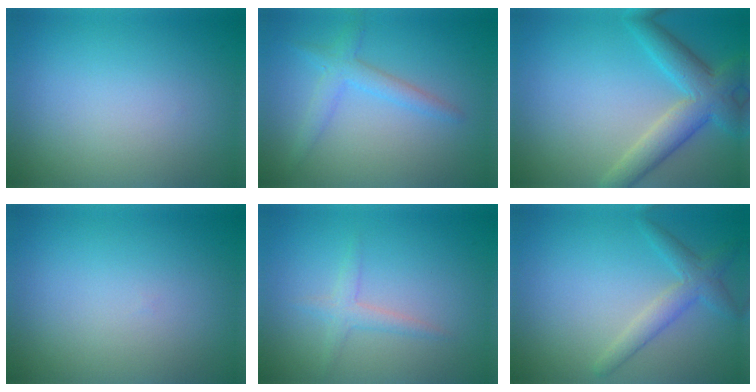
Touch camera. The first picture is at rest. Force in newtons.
{"total": 2.6, "press": 2.6, "slide": 0.1}
{"total": 5.4, "press": 5.4, "slide": 0.2}
{"total": 0.0}
{"total": 1.7, "press": 1.7, "slide": 0.1}
{"total": 2.7, "press": 2.7, "slide": 0.1}